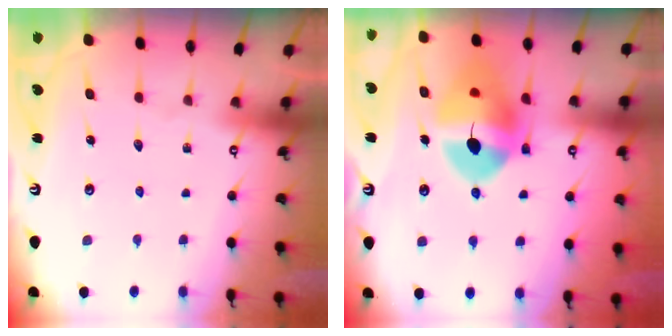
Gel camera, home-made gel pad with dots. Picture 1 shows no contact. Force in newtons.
{"total": 15.2, "press": 15.0, "slide": 2.0}